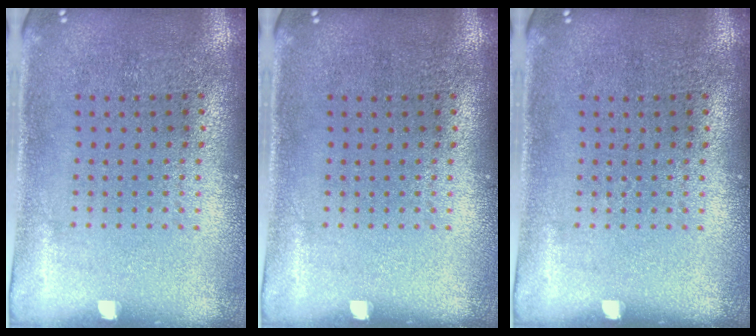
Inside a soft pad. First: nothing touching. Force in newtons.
{"total": 0.0}
{"total": 0.0}